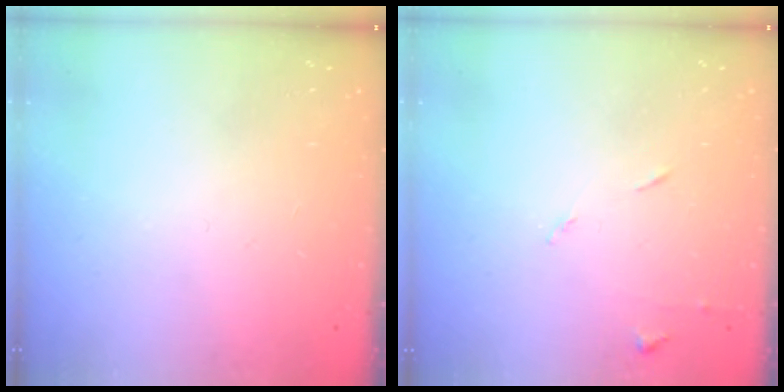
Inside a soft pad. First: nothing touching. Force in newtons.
{"total": 5.3, "press": 5.2, "slide": 0.7}